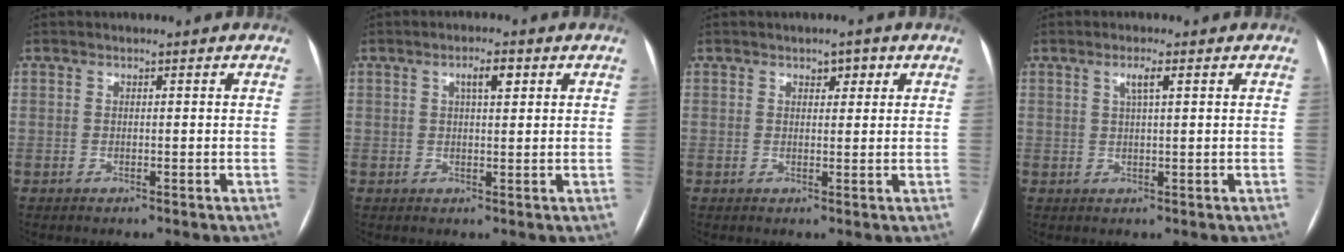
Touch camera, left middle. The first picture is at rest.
{"total": 4.4, "force": [1.8, 0.7, 3.9], "torque": [-0.069, 0.007, 0.032]}
{"total": 1.9, "force": [1.1, 1.1, 1.1], "torque": [-0.012, 0.005, 0.016]}
{"total": 2.2, "force": [1.0, 0.1, 2.0], "torque": [-0.040, 0.004, 0.018]}